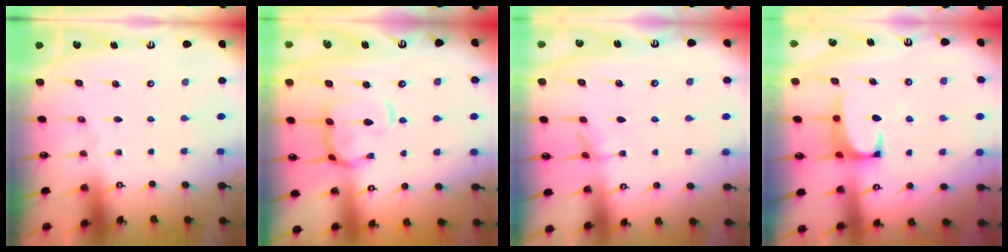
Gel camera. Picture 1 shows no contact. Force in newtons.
{"total": 7.9, "press": 7.8, "slide": 1.3}
{"total": 2.7, "press": 2.7, "slide": 0.5}
{"total": 1.4, "press": 1.3, "slide": 0.6}